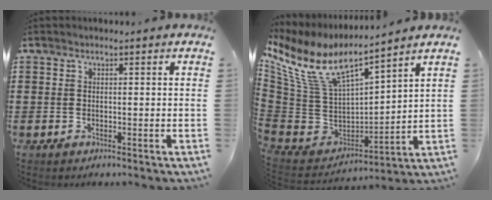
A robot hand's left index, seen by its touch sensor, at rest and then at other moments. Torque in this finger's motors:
{"motor_torque": [2.14, 0.00, 0.30, 0.17]}